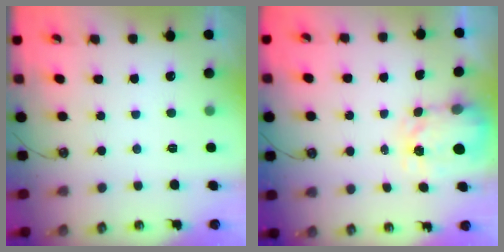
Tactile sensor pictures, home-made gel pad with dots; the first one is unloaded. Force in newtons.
{"total": 3.6, "press": 3.5, "slide": 0.5}